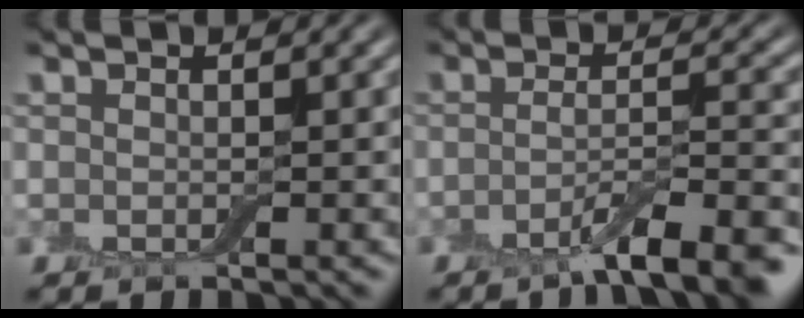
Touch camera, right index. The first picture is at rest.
{"total": 6.1, "force": [-3.9, 1.3, 4.6], "torque": [-0.064, 0.006, -0.067]}